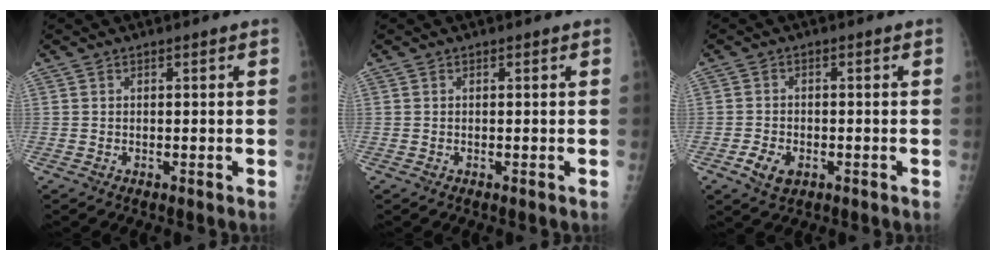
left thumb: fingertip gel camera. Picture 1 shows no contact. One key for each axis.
{"total": 0.0}
{"total": 4.3, "fx": -1.9, "fy": 2.8, "fz": 2.6, "tx": -0.047, "ty": 0.003, "tz": -0.029}